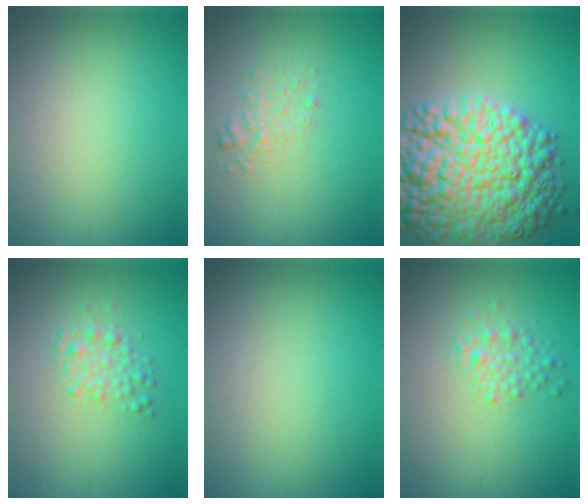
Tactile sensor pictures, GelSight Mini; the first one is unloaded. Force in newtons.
{"total": 1.5, "press": 1.5, "slide": 0.0}
{"total": 14.0, "press": 14.0, "slide": 0.2}
{"total": 2.2, "press": 2.2, "slide": 0.1}
{"total": 0.0}
{"total": 2.1, "press": 2.1, "slide": 0.1}